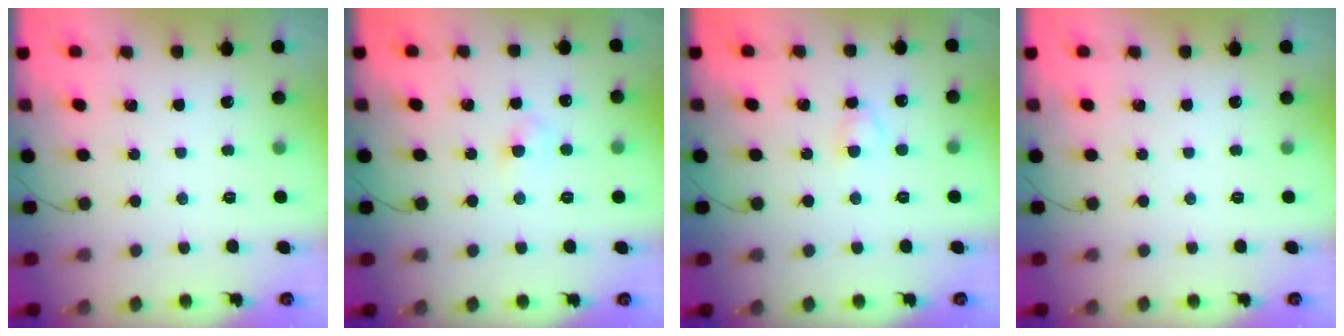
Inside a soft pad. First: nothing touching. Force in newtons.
{"total": 3.7, "press": 3.5, "slide": 1.2}
{"total": 2.7, "press": 2.5, "slide": 1.0}
{"total": 0.0}